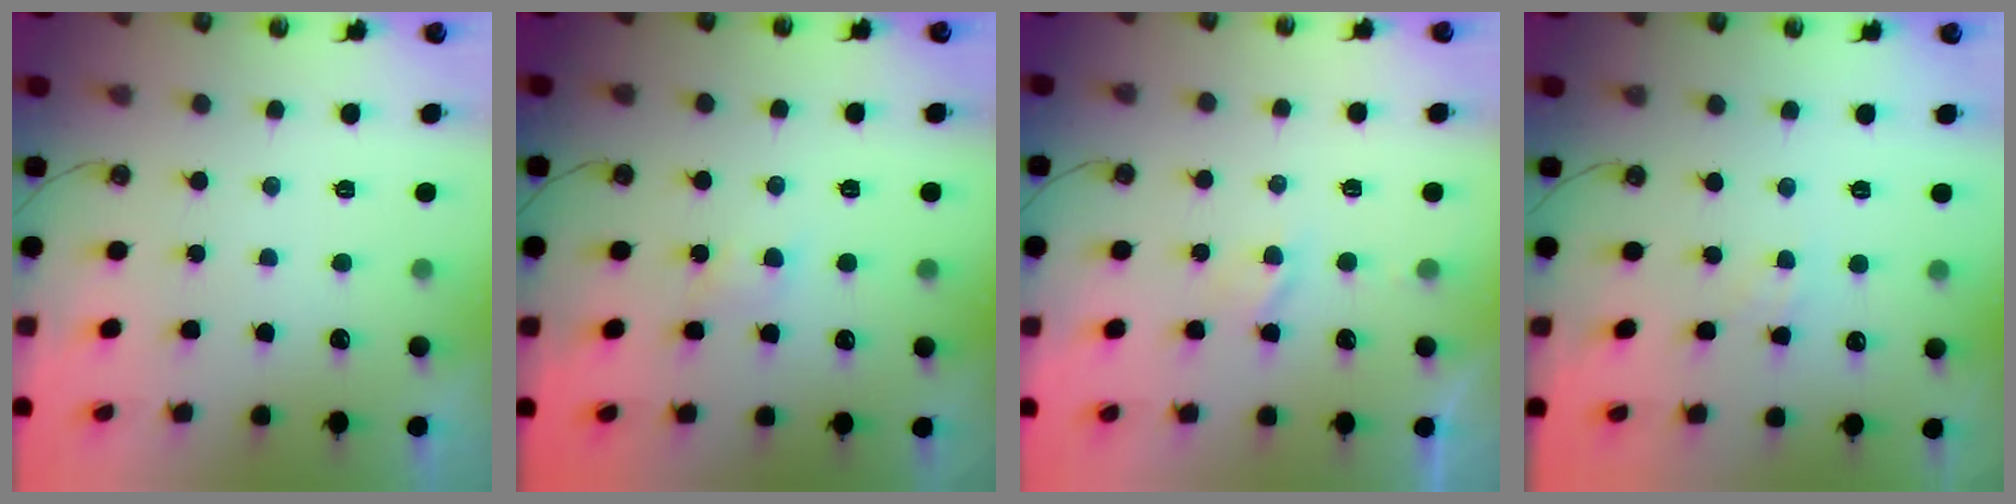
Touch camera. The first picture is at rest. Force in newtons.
{"total": 4.1, "press": 4.0, "slide": 0.6}
{"total": 1.9, "press": 1.9, "slide": 0.4}
{"total": 1.7, "press": 1.7, "slide": 0.3}